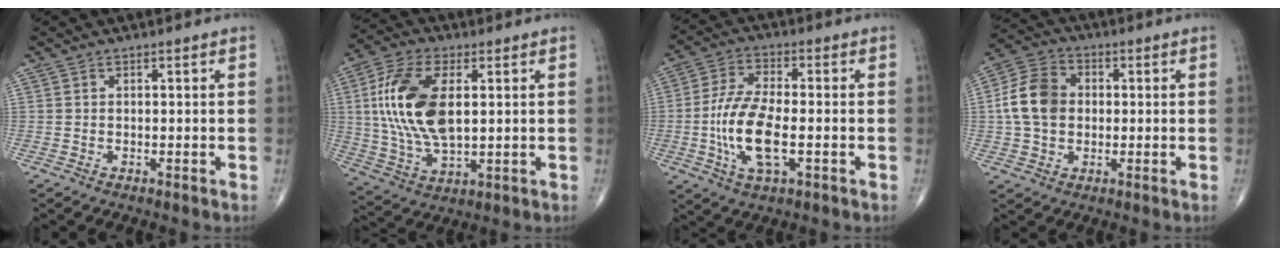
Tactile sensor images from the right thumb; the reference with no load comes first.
{"total": 16.5, "force": [2.8, 8.3, 14.0], "torque": [-0.284, -0.003, 0.055]}
{"total": 12.4, "force": [-2.3, 5.1, 11.0], "torque": [-0.230, 0.007, -0.044]}
{"total": 10.2, "force": [0.3, 7.9, 6.5], "torque": [-0.113, 0.020, -0.002]}